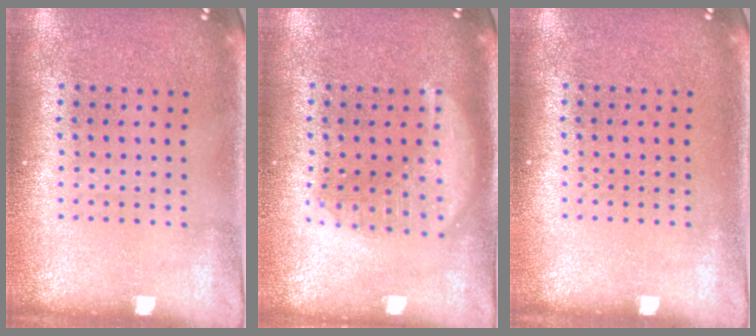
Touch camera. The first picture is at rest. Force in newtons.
{"total": 3.1, "press": 3.1, "slide": 0.3}
{"total": 0.0}